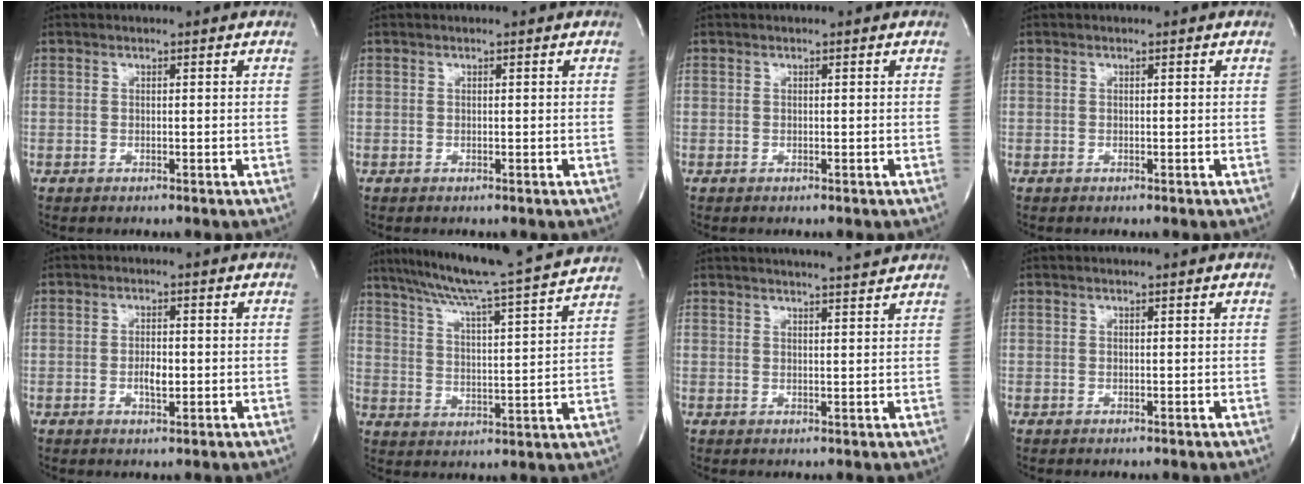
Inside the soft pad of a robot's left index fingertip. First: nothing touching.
{"total": 0.0}
{"total": 0.0}
{"total": 0.0}
{"total": 2.5, "force": [-0.5, 0.9, 2.3], "torque": [-0.044, 0.001, -0.005]}
{"total": 20.7, "force": [18.3, -1.2, 9.6], "torque": [-0.165, -0.013, 0.259]}
{"total": 7.8, "force": [7.4, -0.6, 2.3], "torque": [-0.039, 0.005, 0.090]}
{"total": 0.6, "force": [0.6, -0.1, 0.3], "torque": [-0.003, 0.005, 0.012]}